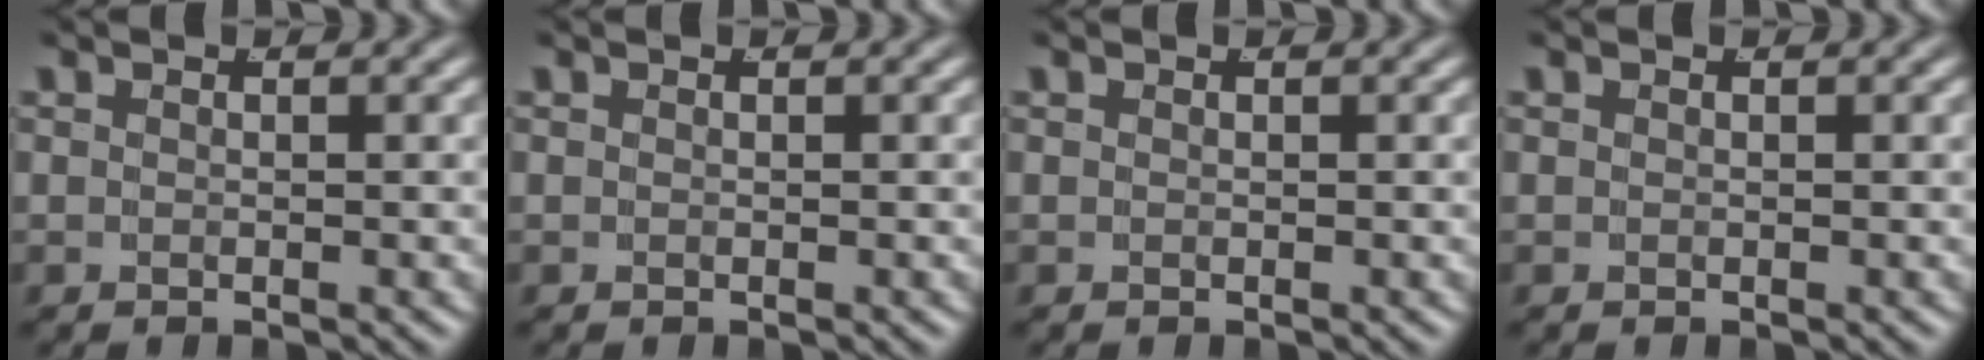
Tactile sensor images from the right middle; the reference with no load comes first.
{"total": 0.0}
{"total": 0.0}
{"total": 0.0}